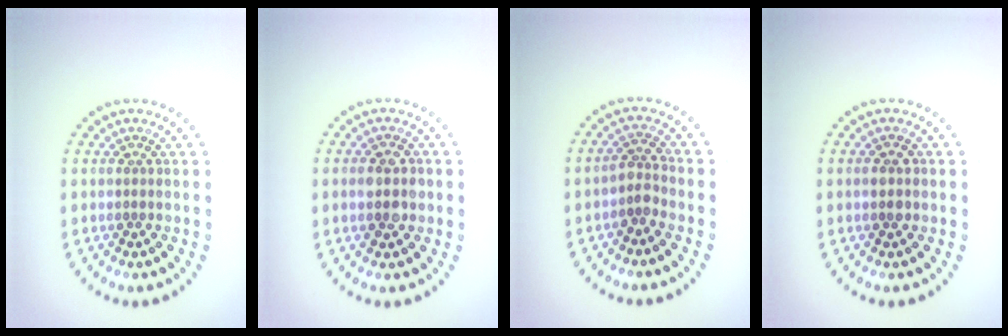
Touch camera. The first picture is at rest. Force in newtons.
{"total": 2.7, "press": 2.7, "slide": 0.2}
{"total": 1.8, "press": 1.4, "slide": 1.1}
{"total": 1.1, "press": 1.1, "slide": 0.1}